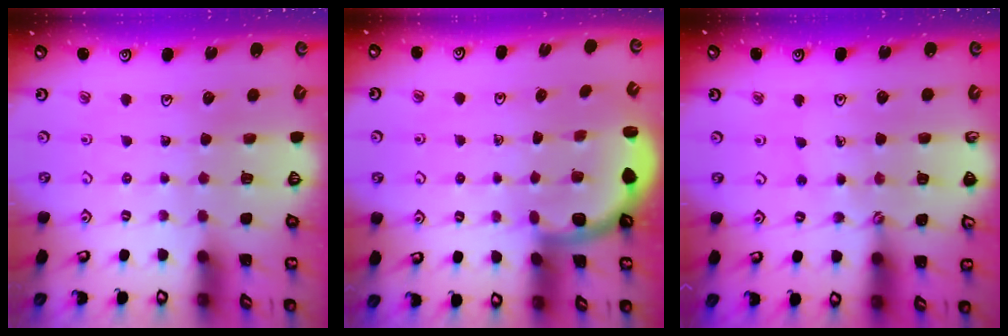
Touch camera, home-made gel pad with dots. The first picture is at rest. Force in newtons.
{"total": 2.6, "press": 2.6, "slide": 0.3}
{"total": 2.5, "press": 2.2, "slide": 1.3}